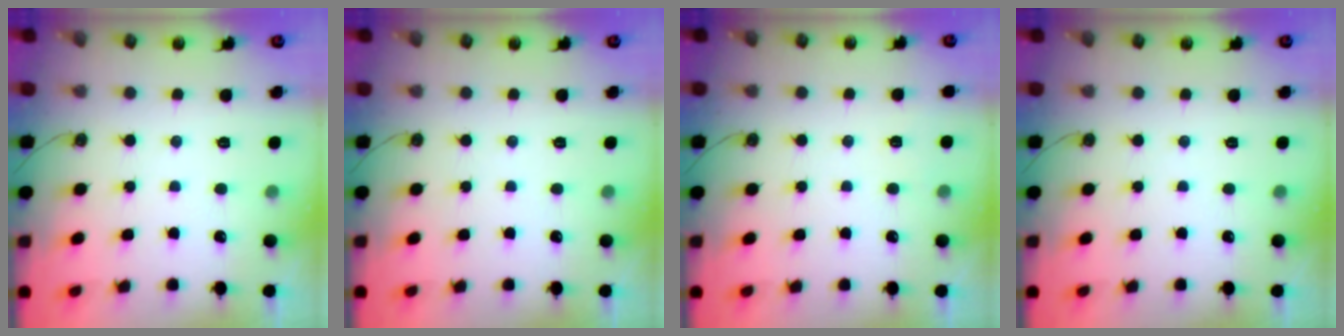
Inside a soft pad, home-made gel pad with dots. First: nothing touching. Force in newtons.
{"total": 0.0}
{"total": 2.8, "press": 1.8, "slide": 2.2}
{"total": 0.0}